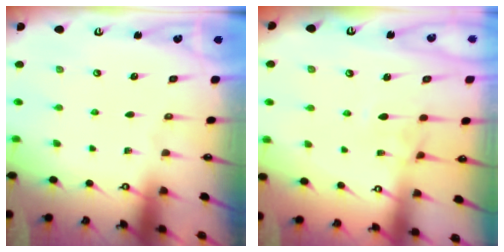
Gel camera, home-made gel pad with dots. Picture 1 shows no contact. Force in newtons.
{"total": 1.5, "press": 1.4, "slide": 0.5}